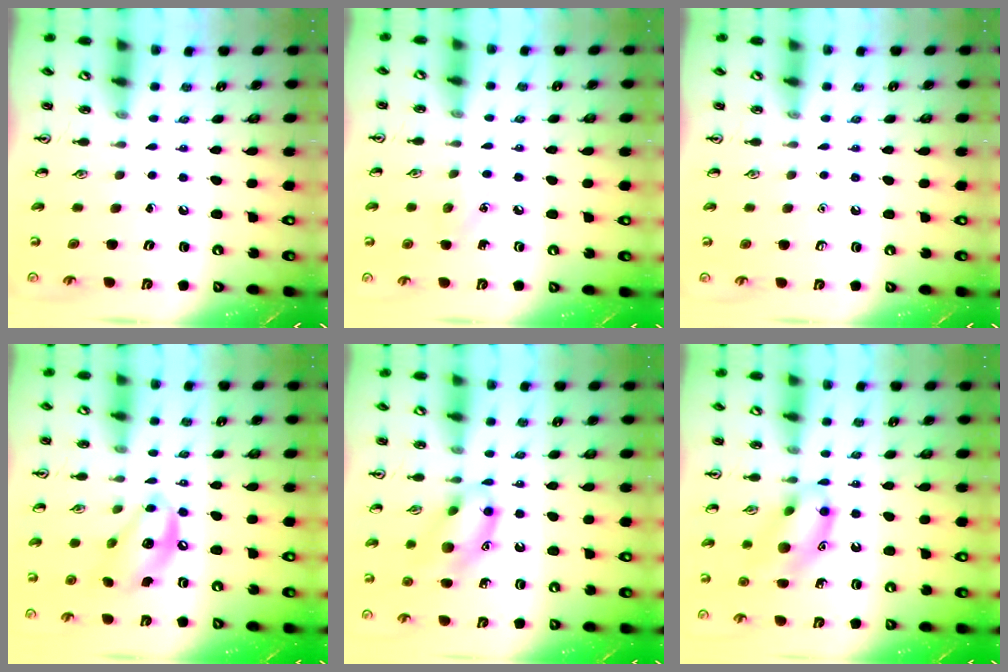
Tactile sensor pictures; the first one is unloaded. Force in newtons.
{"total": 4.3, "press": 4.0, "slide": 1.5}
{"total": 0.0}
{"total": 12.1, "press": 11.8, "slide": 3.0}
{"total": 13.1, "press": 13.1, "slide": 1.1}
{"total": 13.1, "press": 13.1, "slide": 1.3}